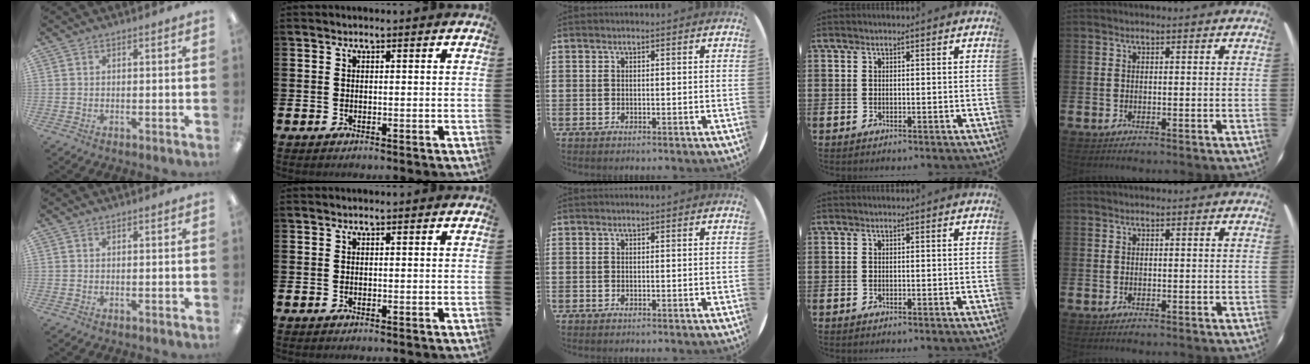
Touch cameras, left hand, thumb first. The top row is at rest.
{}